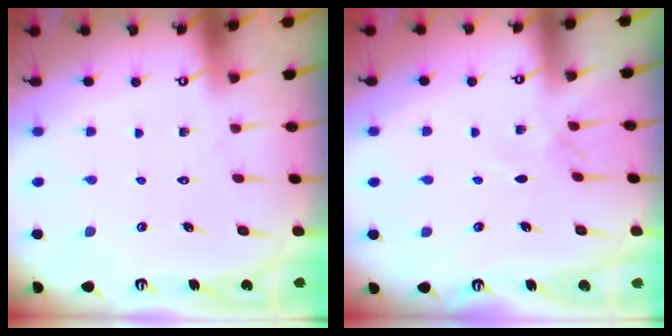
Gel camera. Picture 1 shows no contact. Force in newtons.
{"total": 2.9, "press": 2.9, "slide": 0.4}